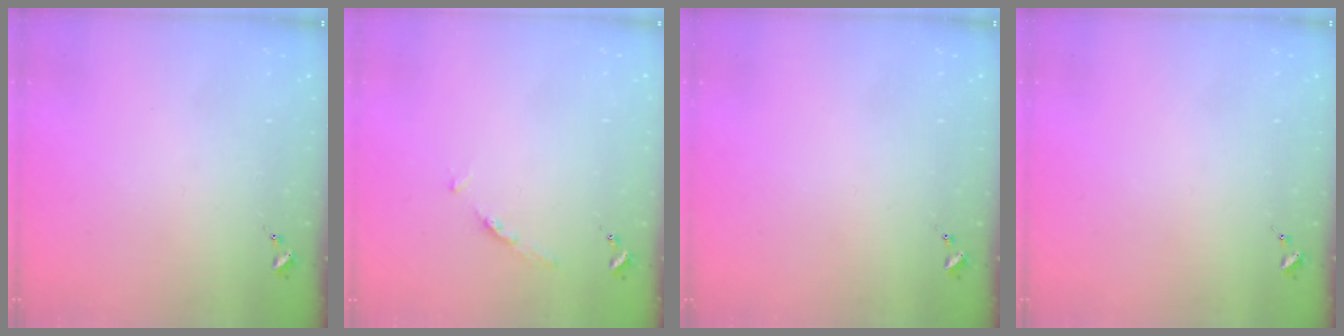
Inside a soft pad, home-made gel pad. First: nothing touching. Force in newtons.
{"total": 3.5, "press": 3.5, "slide": 0.5}
{"total": 0.0}
{"total": 0.0}